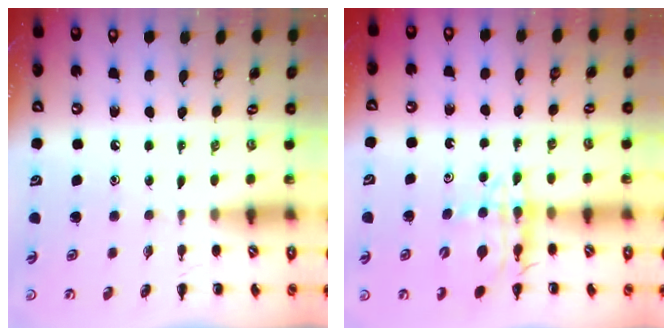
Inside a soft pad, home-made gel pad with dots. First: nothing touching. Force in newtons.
{"total": 10.7, "press": 10.0, "slide": 3.9}